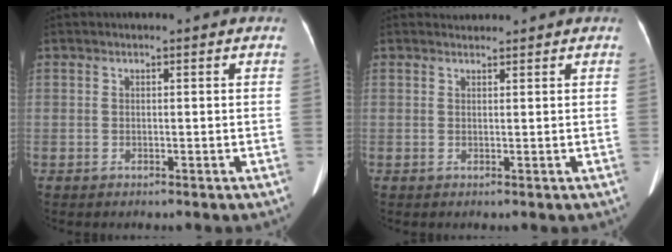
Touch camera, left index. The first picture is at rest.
{"total": 1.2, "force": [1.2, 0.1, -0.3], "torque": [-0.007, 0.007, 0.023]}